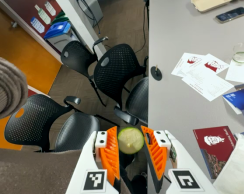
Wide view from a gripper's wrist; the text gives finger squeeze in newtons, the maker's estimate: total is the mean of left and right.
{"total": 9.8, "left": 9.9, "right": 9.7}